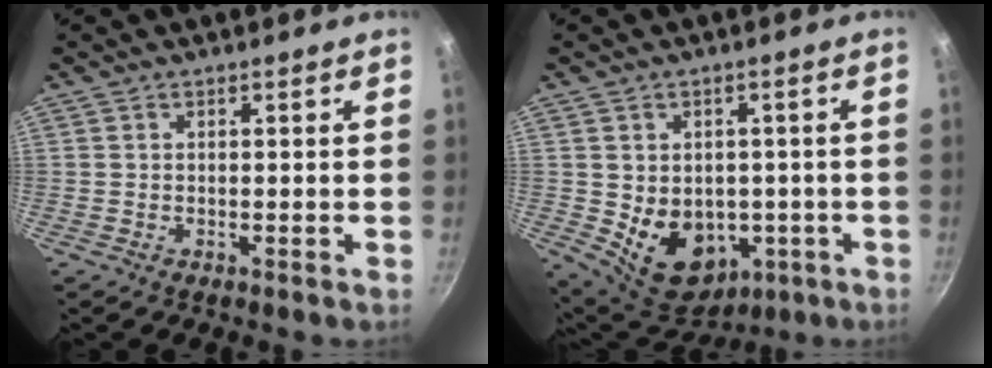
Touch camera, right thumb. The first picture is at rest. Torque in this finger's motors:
{"motor_torque": [-0.32, 1.03, 0.59, 0.28, 0.08]}